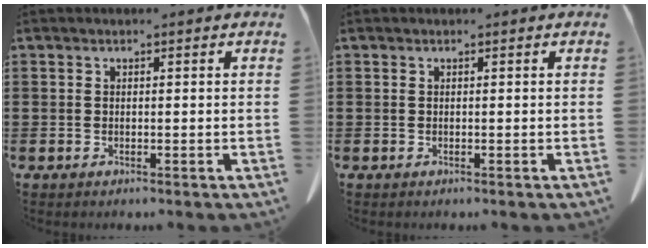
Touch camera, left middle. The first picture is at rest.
{"total": 0.0}